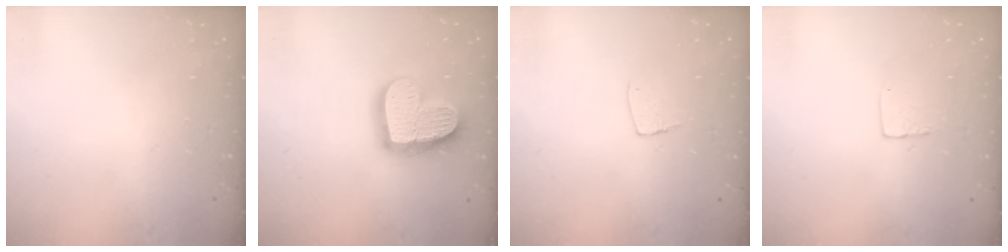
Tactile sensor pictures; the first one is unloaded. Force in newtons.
{"total": 18.9, "press": 18.8, "slide": 1.7}
{"total": 5.1, "press": 5.1, "slide": 0.4}
{"total": 3.9, "press": 3.9, "slide": 0.3}